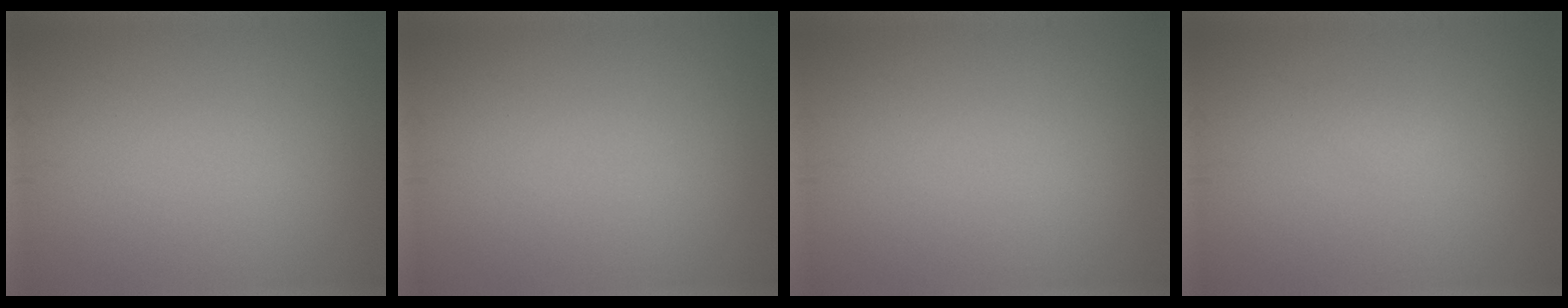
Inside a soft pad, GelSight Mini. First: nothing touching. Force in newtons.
{"total": 0.0}
{"total": 0.0}
{"total": 0.6, "press": 0.6, "slide": 0.1}